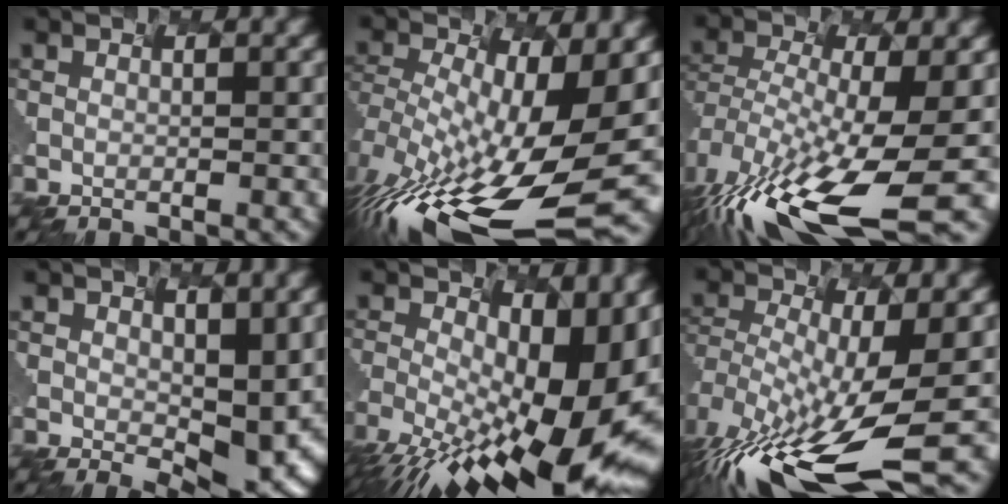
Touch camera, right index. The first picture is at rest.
{"total": 13.2, "force": [-5.2, 4.3, 11.4], "torque": [-0.264, -0.032, -0.053]}
{"total": 11.8, "force": [-6.5, 2.7, 9.4], "torque": [-0.233, -0.045, -0.064]}
{"total": 3.5, "force": [0.4, 0.8, 3.4], "torque": [-0.080, -0.022, 0.045]}
{"total": 16.2, "force": [-4.6, 6.0, 14.3], "torque": [-0.238, -0.037, -0.034]}
{"total": 11.1, "force": [-6.3, 2.3, 8.9], "torque": [-0.226, -0.047, -0.065]}